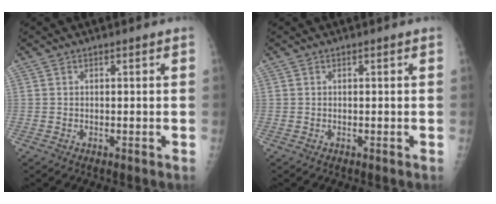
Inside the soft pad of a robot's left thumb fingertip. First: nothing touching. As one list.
[{"total": 0.0}]